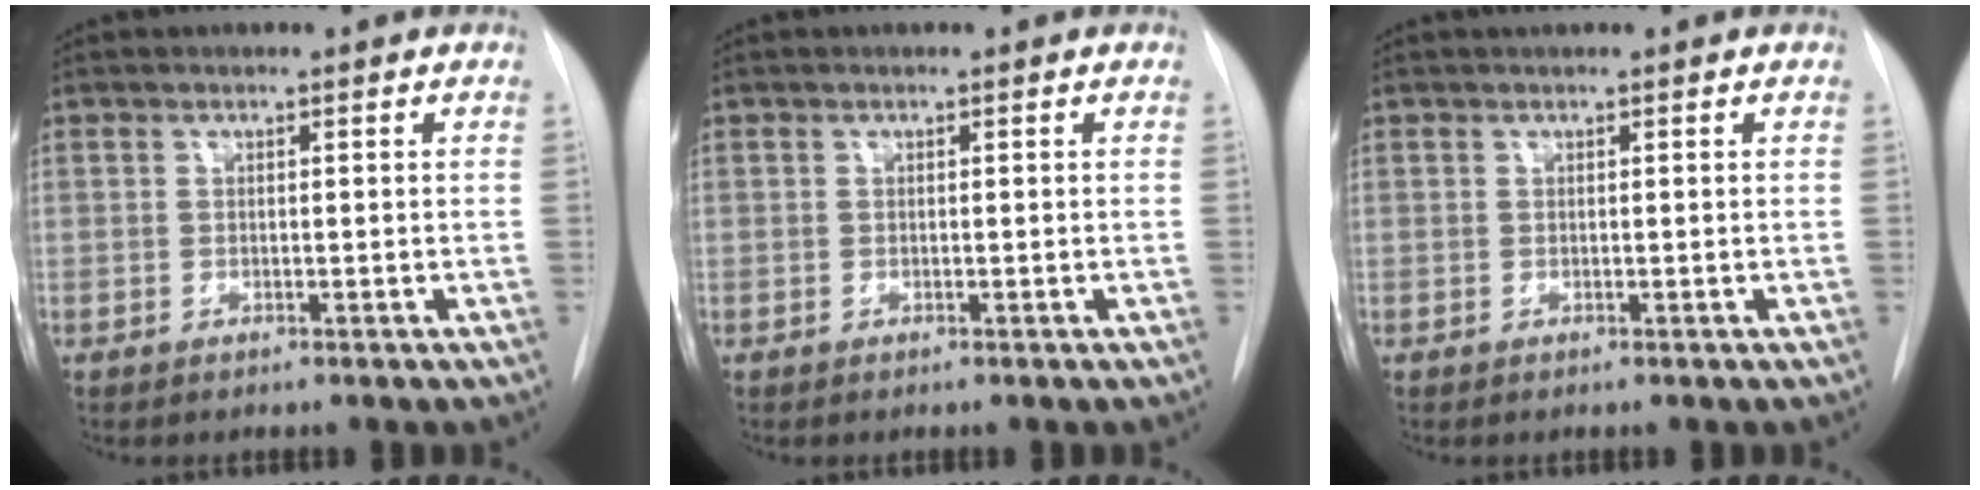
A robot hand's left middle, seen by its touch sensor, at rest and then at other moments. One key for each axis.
{"total": 0.0}
{"total": 0.9, "fx": 0.8, "fy": 0.0, "fz": 0.4, "tx": -0.006, "ty": 0.016, "tz": 0.014}